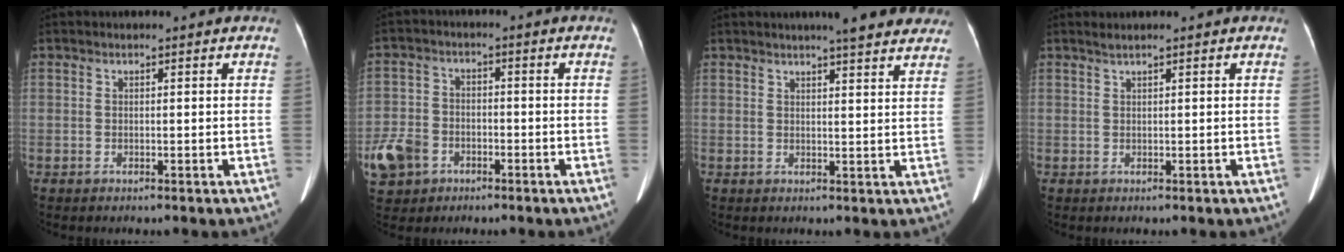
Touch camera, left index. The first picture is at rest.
{"total": 8.6, "force": [-4.2, 6.4, 3.9], "torque": [-0.103, 0.007, -0.071]}
{"total": 10.2, "force": [8.8, 1.0, 5.1], "torque": [-0.054, 0.007, 0.089]}
{"total": 0.9, "force": [0.7, -0.2, 0.5], "torque": [-0.016, 0.008, 0.020]}